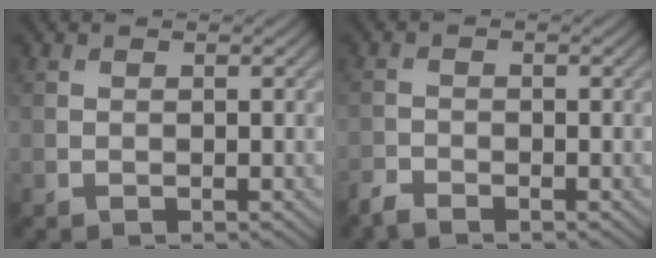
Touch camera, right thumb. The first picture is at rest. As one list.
[{"total": 1.7, "force": [-1.6, 0.2, 0.5], "torque": [-0.013, -0.003, -0.039]}]